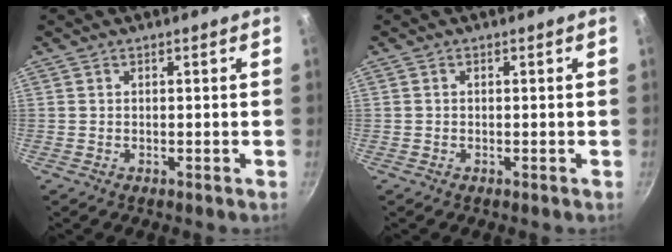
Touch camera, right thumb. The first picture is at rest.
{"total": 0.0}